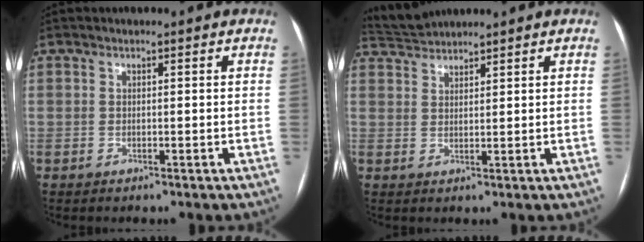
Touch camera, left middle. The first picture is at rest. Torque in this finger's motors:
{"motor_torque": [0.02, -0.08, -0.14, -0.02]}